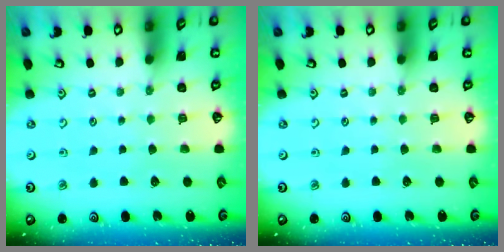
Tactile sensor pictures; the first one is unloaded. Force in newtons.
{"total": 0.0}